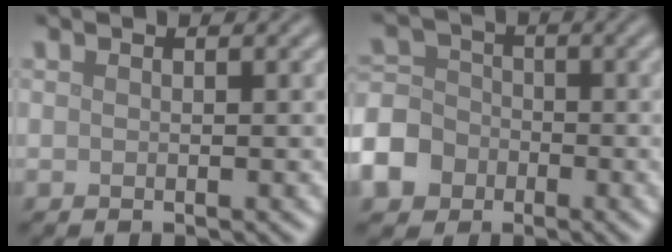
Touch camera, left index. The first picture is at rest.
{"total": 6.9, "force": [-3.5, 5.6, 2.1], "torque": [-0.043, -0.014, -0.081]}